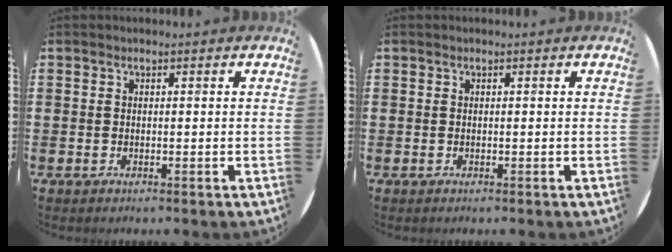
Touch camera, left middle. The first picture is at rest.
{"total": 0.0}